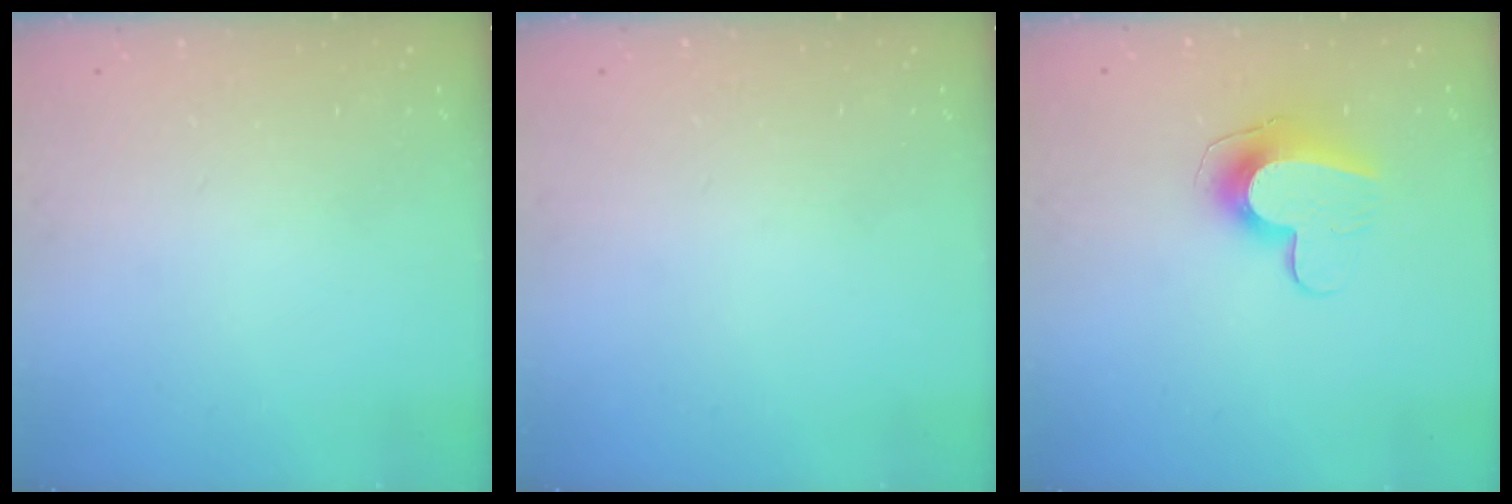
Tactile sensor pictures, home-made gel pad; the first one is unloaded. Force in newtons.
{"total": 0.0}
{"total": 11.5, "press": 11.5, "slide": 0.7}